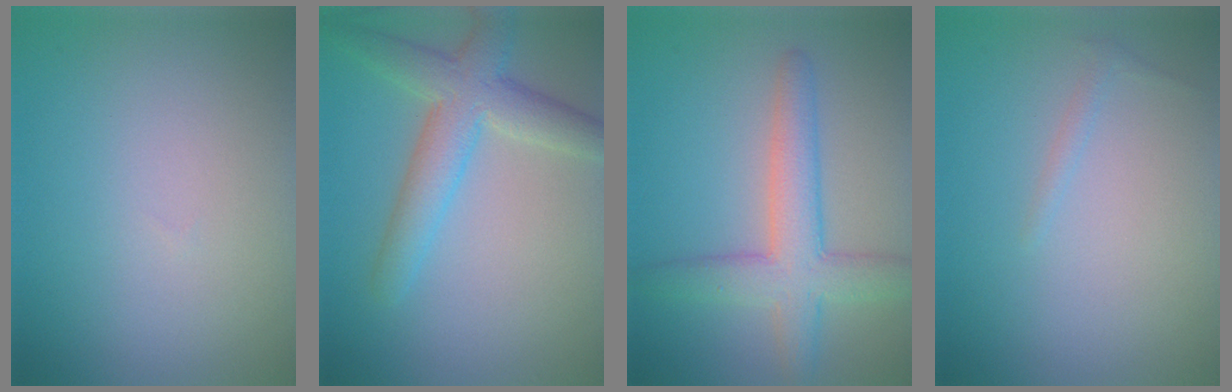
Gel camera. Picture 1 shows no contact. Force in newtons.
{"total": 5.0, "press": 5.0, "slide": 0.2}
{"total": 5.2, "press": 5.2, "slide": 0.1}
{"total": 0.6, "press": 0.6, "slide": 0.1}